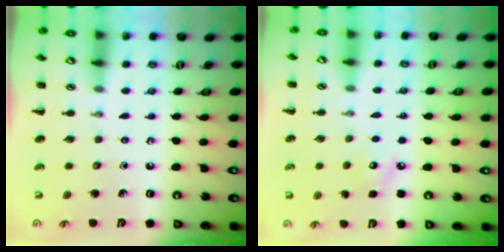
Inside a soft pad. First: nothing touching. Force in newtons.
{"total": 4.8, "press": 4.6, "slide": 1.3}